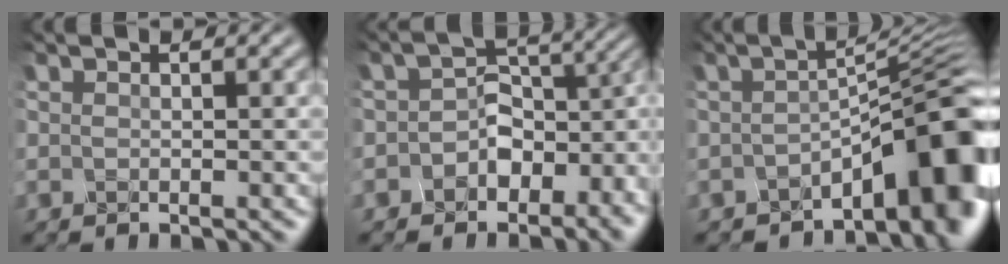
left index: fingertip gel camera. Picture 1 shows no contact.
{"total": 6.9, "force": [-2.7, 5.2, 3.6], "torque": [-0.036, 0.003, -0.050]}
{"total": 9.1, "force": [-4.3, 2.6, 7.6], "torque": [-0.082, 0.017, -0.071]}